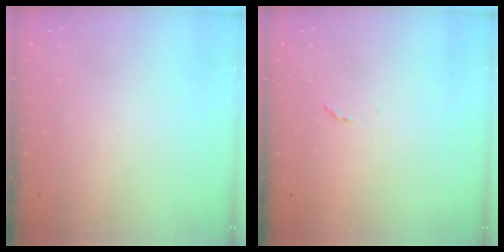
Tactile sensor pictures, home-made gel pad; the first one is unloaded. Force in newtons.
{"total": 5.9, "press": 5.9, "slide": 0.4}